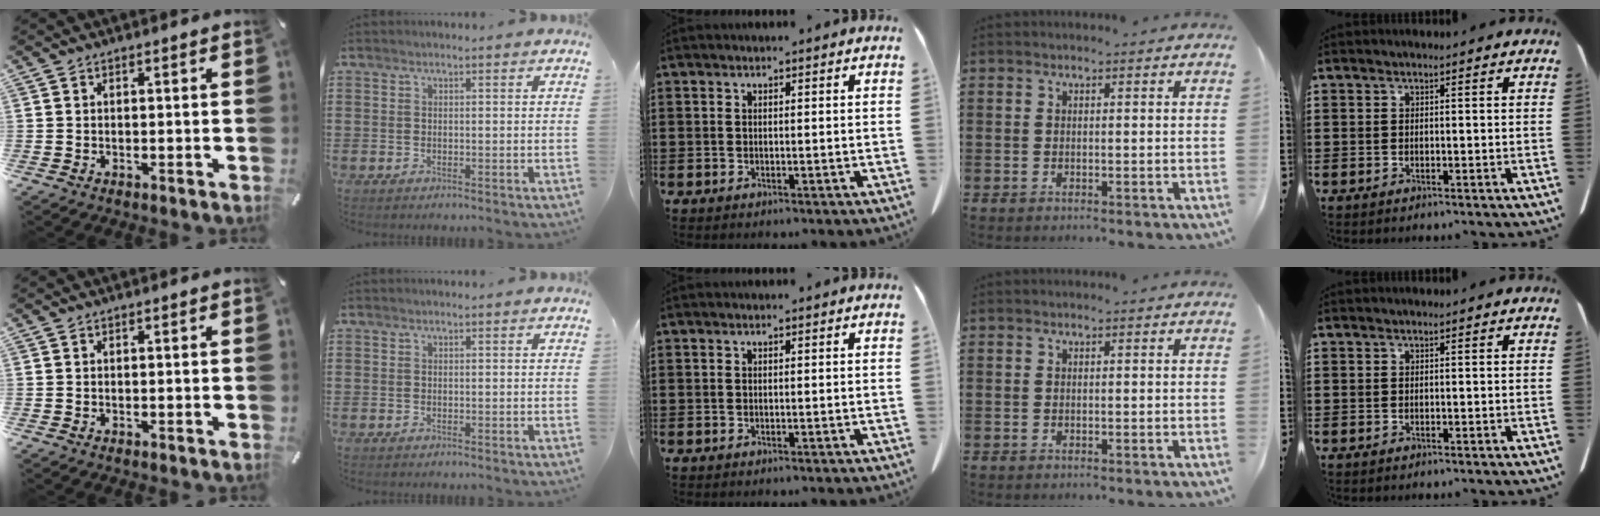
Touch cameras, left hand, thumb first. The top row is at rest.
{}